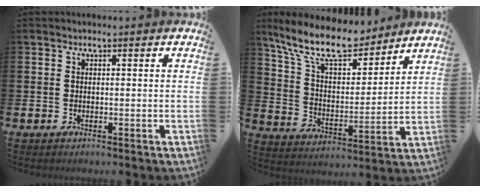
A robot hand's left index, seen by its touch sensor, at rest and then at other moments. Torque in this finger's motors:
{"motor_torque": [0.38, -0.48, 1.04, 0.21]}